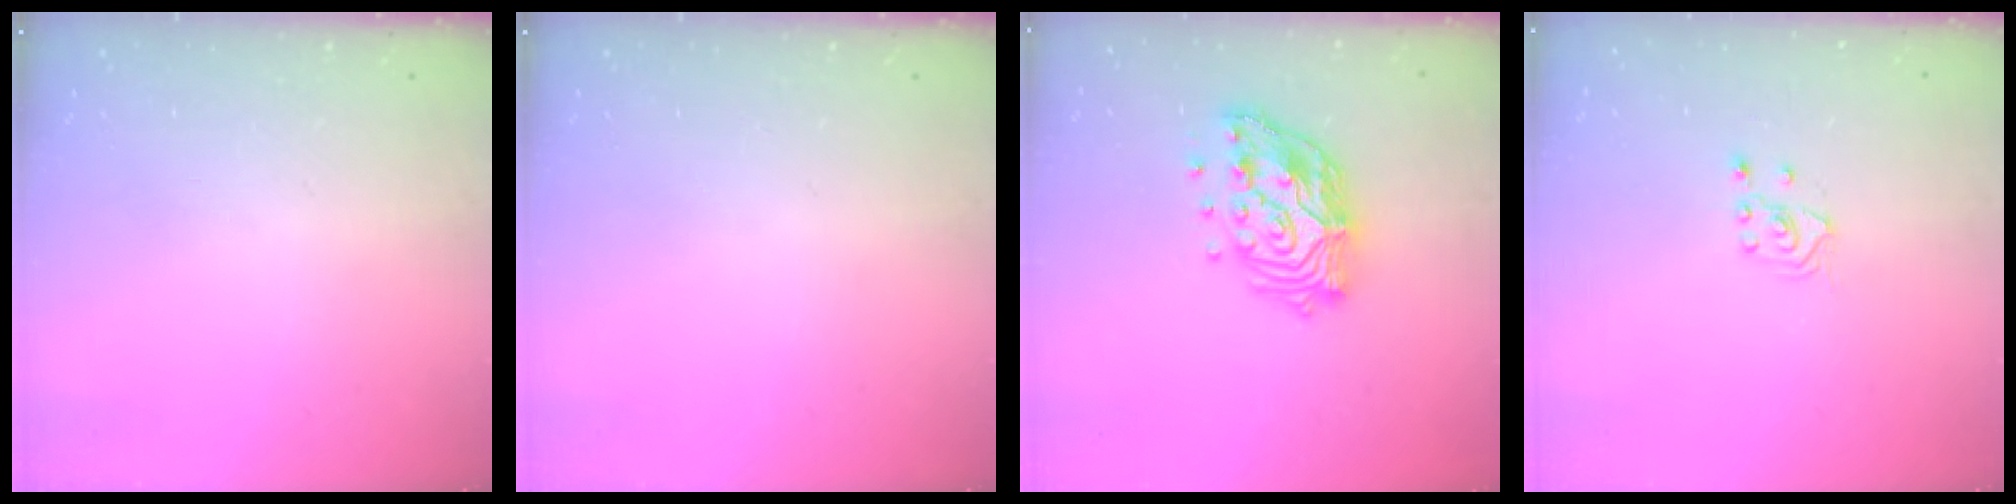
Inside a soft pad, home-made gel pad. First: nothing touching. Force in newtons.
{"total": 0.0}
{"total": 15.9, "press": 15.8, "slide": 1.5}
{"total": 2.6, "press": 2.4, "slide": 0.8}